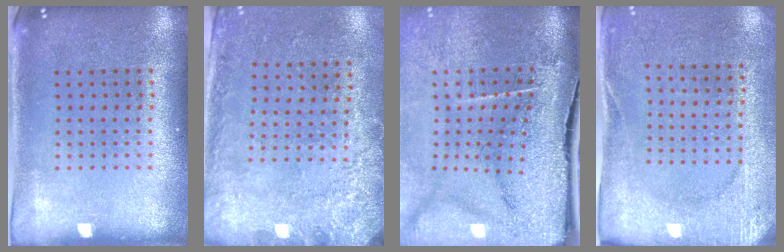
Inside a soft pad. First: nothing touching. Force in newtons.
{"total": 2.7, "press": 2.1, "slide": 1.6}
{"total": 4.7, "press": 3.8, "slide": 2.8}
{"total": 2.6, "press": 2.4, "slide": 1.0}